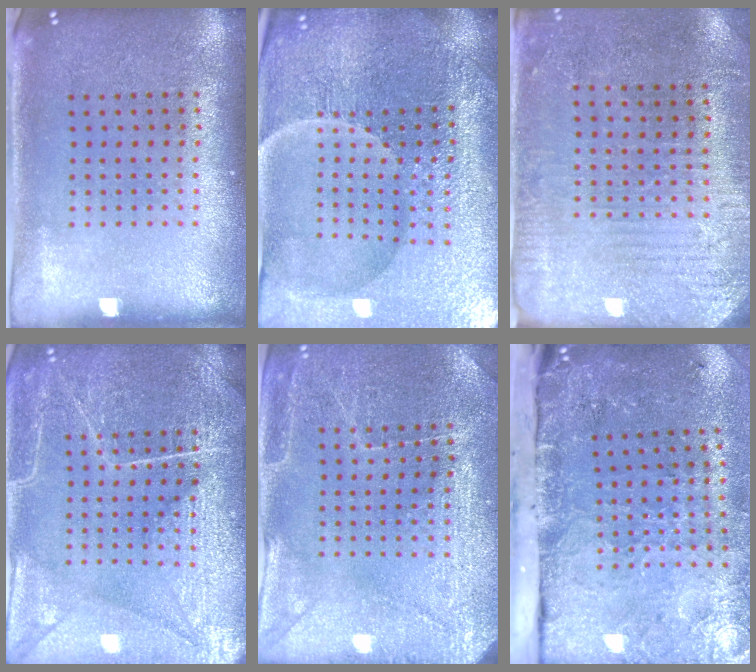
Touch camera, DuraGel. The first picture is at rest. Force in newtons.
{"total": 5.2, "press": 5.0, "slide": 1.5}
{"total": 3.0, "press": 2.8, "slide": 1.1}
{"total": 6.2, "press": 6.2, "slide": 0.7}
{"total": 2.9, "press": 2.9, "slide": 0.2}
{"total": 5.1, "press": 3.7, "slide": 3.6}